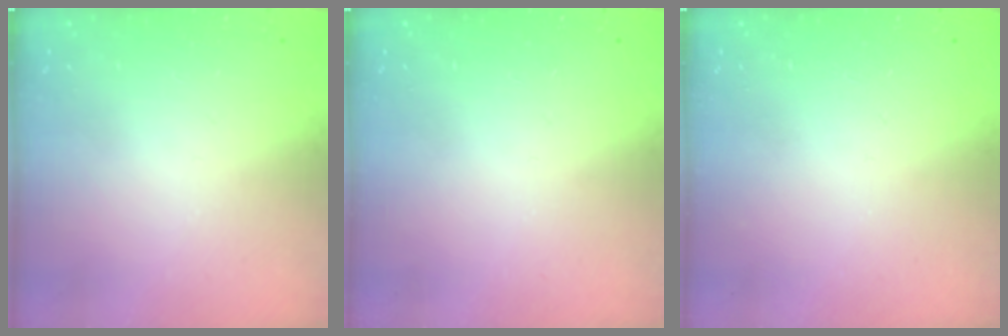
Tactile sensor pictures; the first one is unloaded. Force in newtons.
{"total": 0.0}
{"total": 0.0}